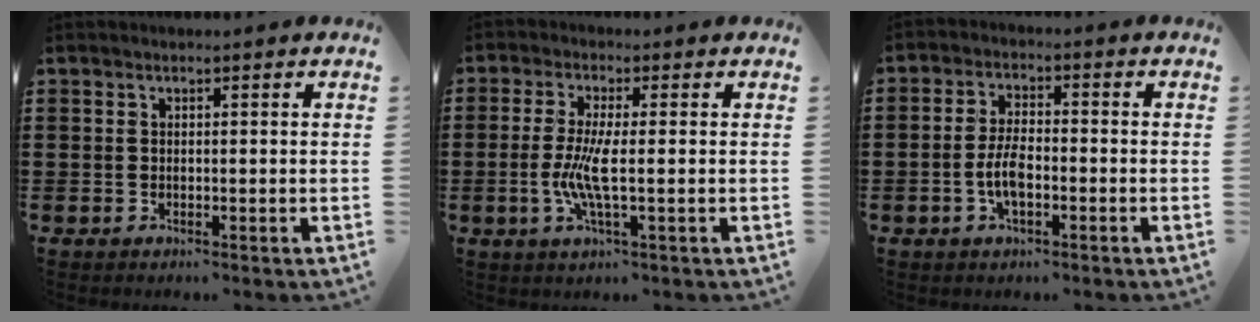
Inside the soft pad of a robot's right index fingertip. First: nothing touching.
{"total": 5.9, "force": [-0.8, 1.0, 5.8], "torque": [-0.130, -0.012, -0.025]}
{"total": 5.0, "force": [-1.4, 2.3, 4.2], "torque": [-0.102, -0.001, -0.033]}